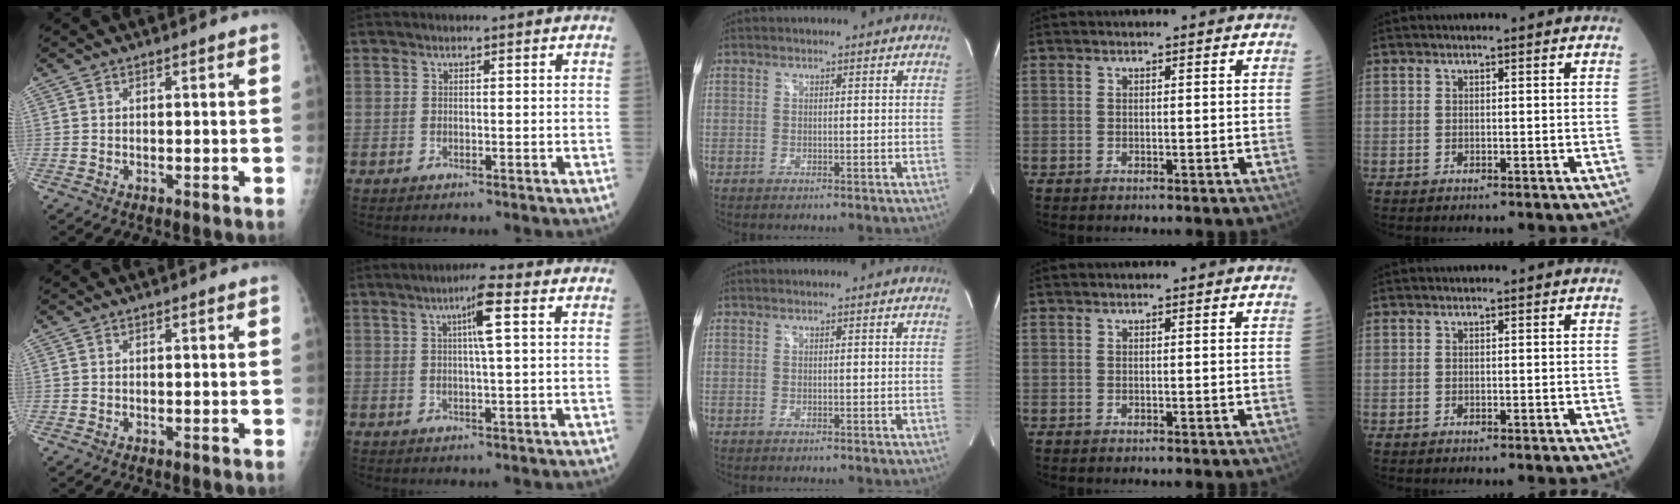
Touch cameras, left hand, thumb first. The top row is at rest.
{"index": {"total": 4.7, "force": [1.3, -0.4, 4.5], "torque": [-0.073, 0.002, 0.018]}}